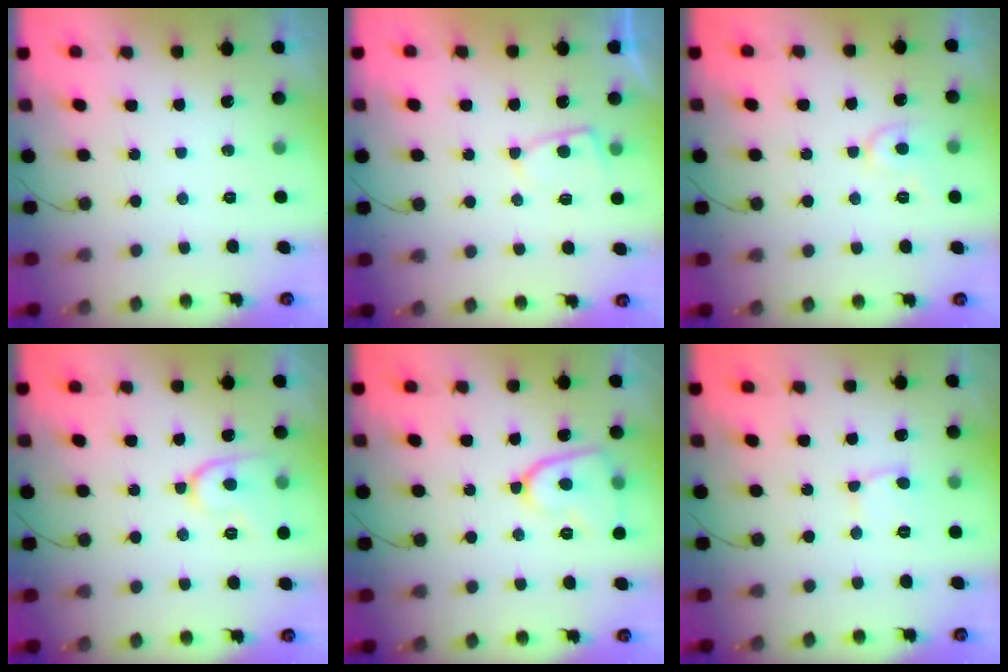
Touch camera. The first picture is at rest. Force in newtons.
{"total": 5.8, "press": 5.8, "slide": 0.4}
{"total": 6.3, "press": 6.3, "slide": 0.6}
{"total": 9.7, "press": 9.7, "slide": 0.1}
{"total": 11.6, "press": 11.4, "slide": 1.5}
{"total": 3.3, "press": 3.3, "slide": 0.2}